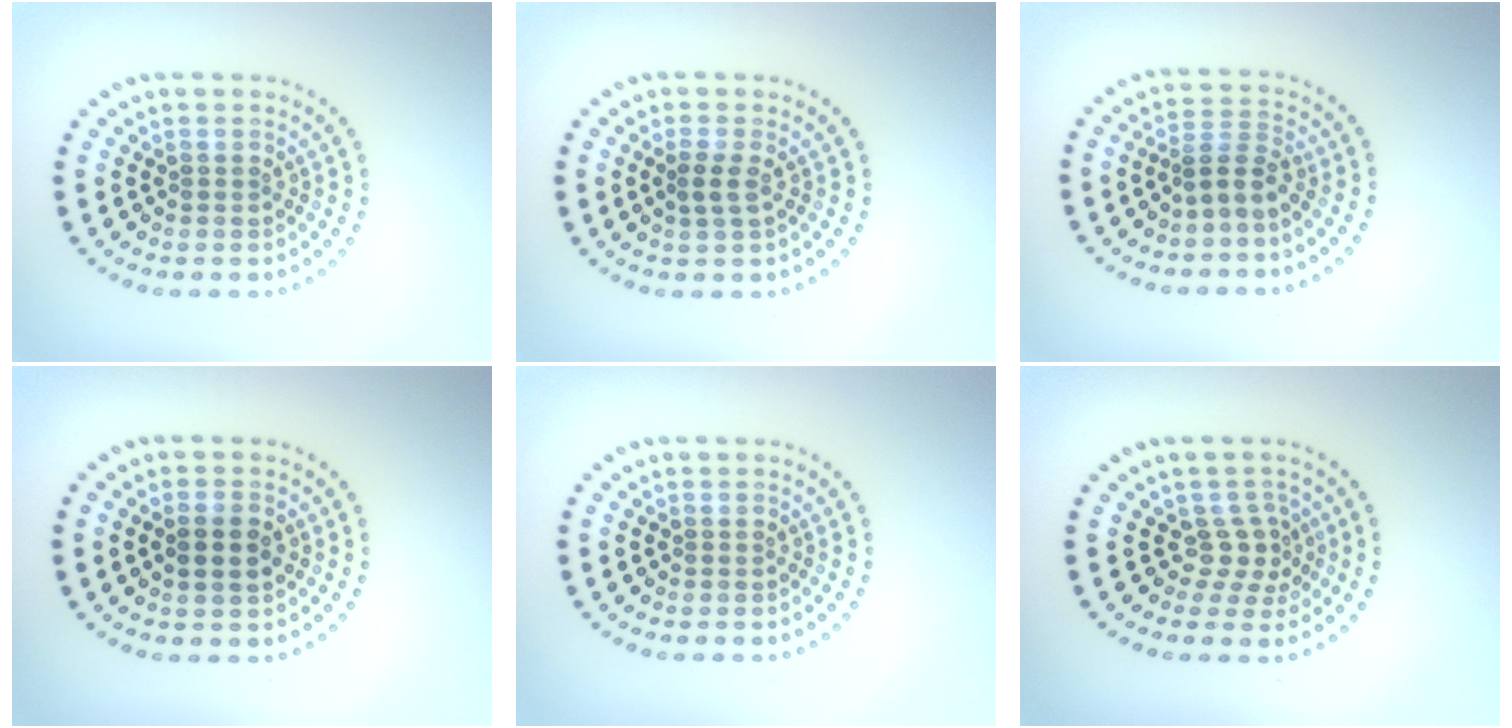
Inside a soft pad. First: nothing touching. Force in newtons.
{"total": 1.4, "press": 1.3, "slide": 0.5}
{"total": 2.2, "press": 1.6, "slide": 1.5}
{"total": 2.3, "press": 2.3, "slide": 0.4}
{"total": 0.0}
{"total": 2.3, "press": 1.5, "slide": 1.7}